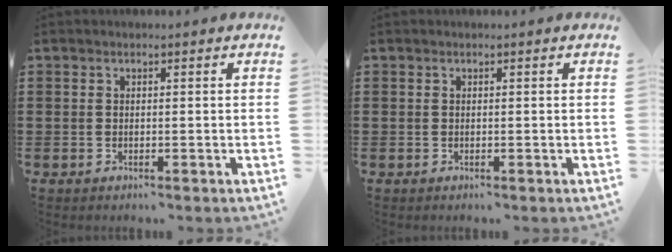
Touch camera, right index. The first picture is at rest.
{"total": 0.0}